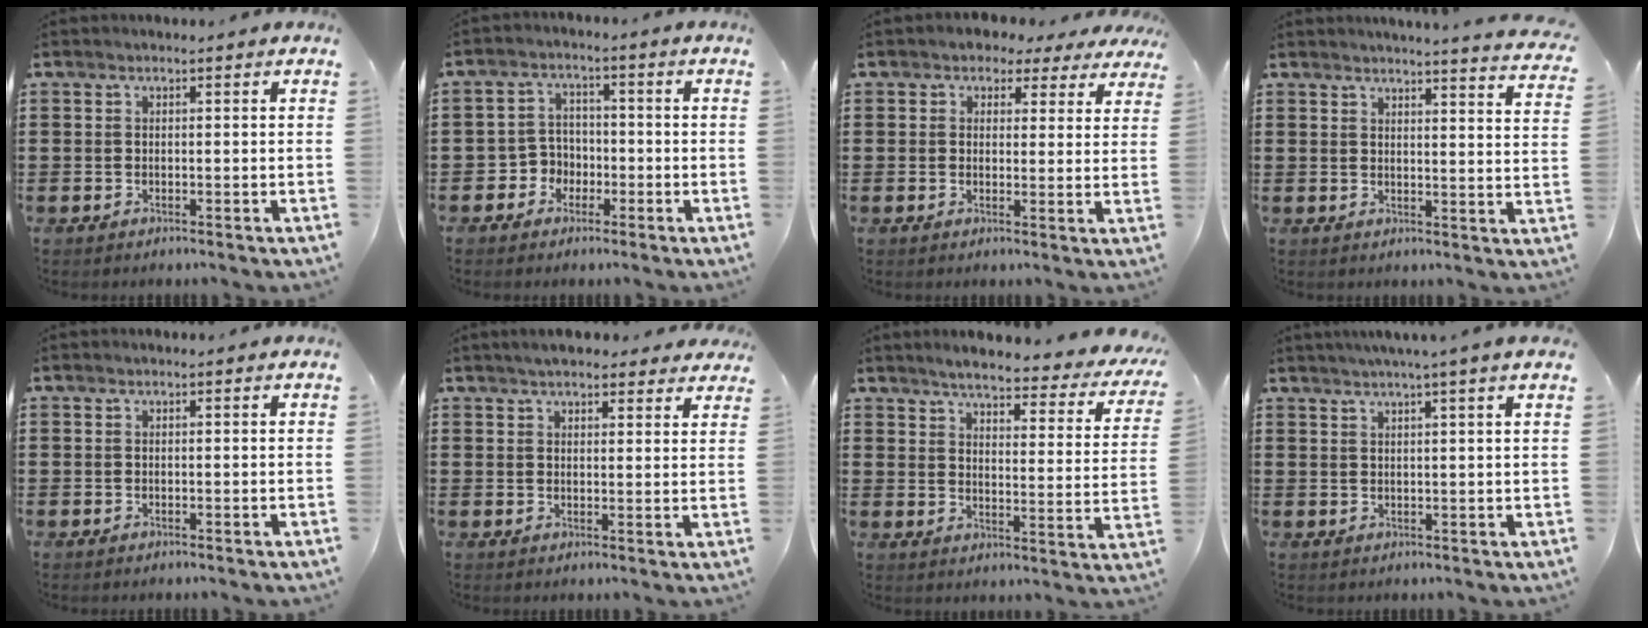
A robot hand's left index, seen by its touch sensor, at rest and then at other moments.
{"total": 3.8, "force": [-1.9, 3.2, 0.8], "torque": [-0.027, 0.009, -0.042]}
{"total": 2.7, "force": [2.0, 1.8, 0.6], "torque": [-0.016, 0.002, 0.033]}
{"total": 3.6, "force": [3.4, -0.8, 0.8], "torque": [-0.022, -0.025, 0.055]}
{"total": 0.0}
{"total": 4.0, "force": [3.7, 0.9, 1.4], "torque": [-0.037, -0.001, 0.068]}
{"total": 4.8, "force": [4.2, 0.2, 2.3], "torque": [-0.057, -0.032, 0.064]}
{"total": 2.6, "force": [2.0, -1.0, 1.4], "torque": [-0.029, -0.003, 0.033]}